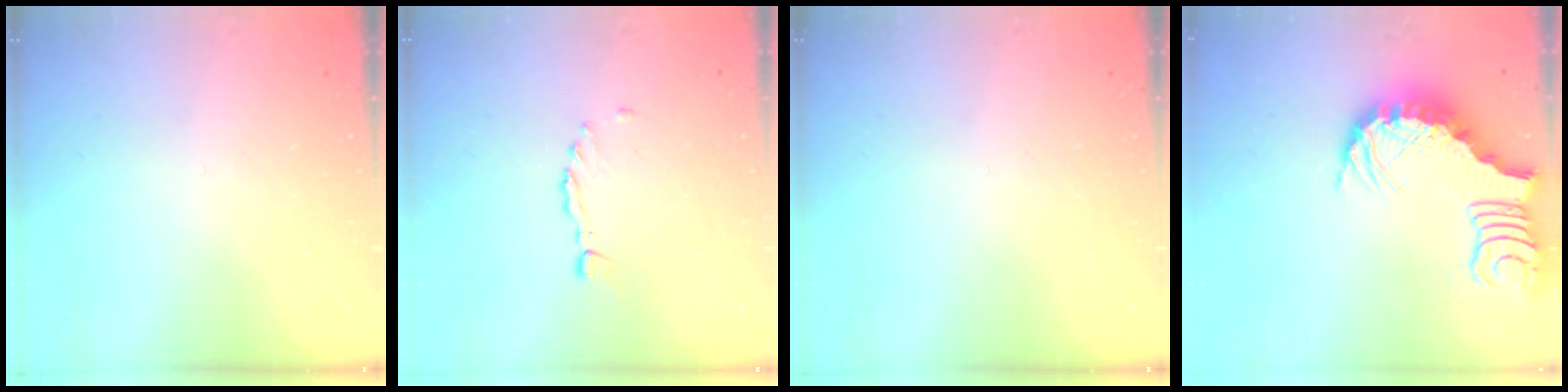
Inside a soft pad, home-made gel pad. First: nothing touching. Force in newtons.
{"total": 1.1, "press": 1.1, "slide": 0.3}
{"total": 0.0}
{"total": 3.7, "press": 3.6, "slide": 0.7}